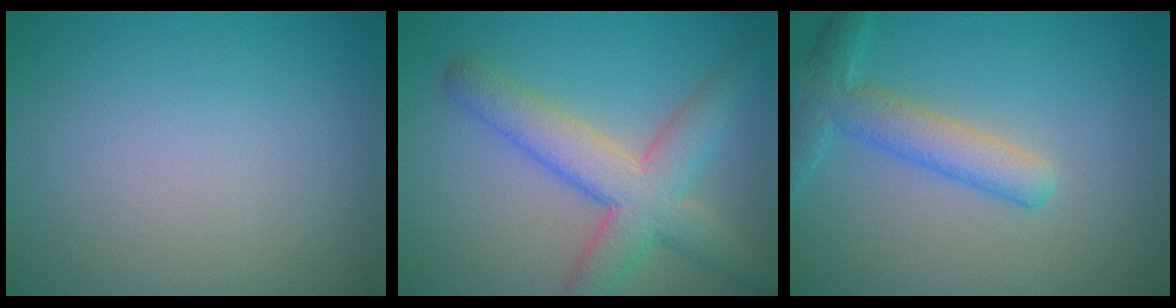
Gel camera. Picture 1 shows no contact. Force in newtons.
{"total": 6.4, "press": 6.4, "slide": 0.5}
{"total": 4.1, "press": 4.1, "slide": 0.1}